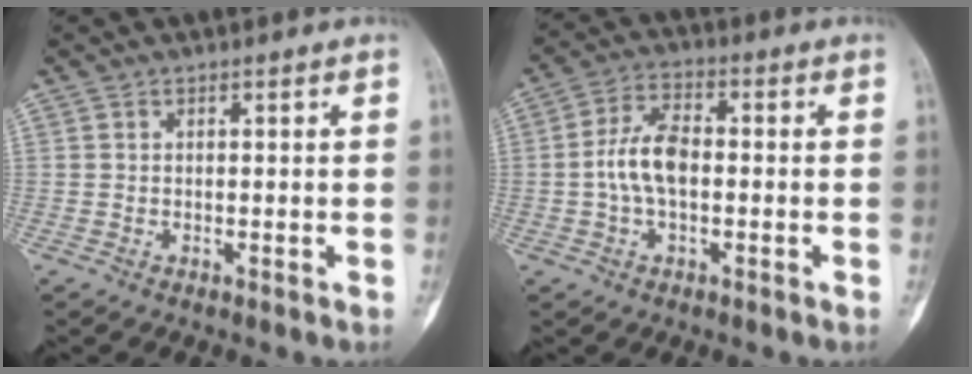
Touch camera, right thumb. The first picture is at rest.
{"total": 8.1, "force": [-0.7, 4.4, 6.8], "torque": [-0.134, 0.022, -0.019]}